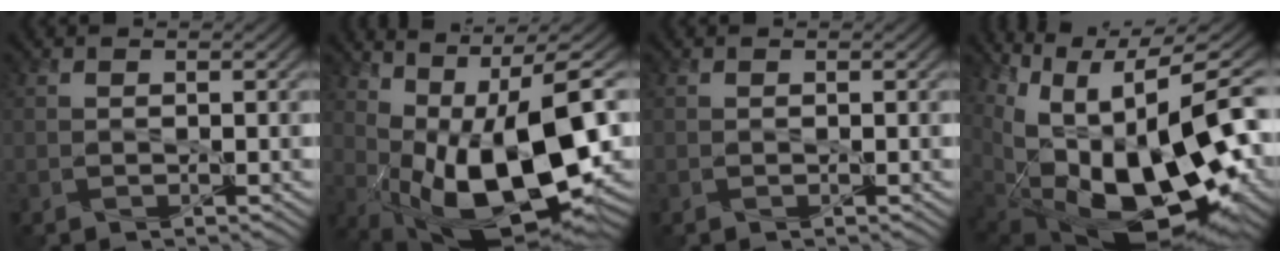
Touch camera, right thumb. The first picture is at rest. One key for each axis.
{"total": 15.3, "fx": 0.3, "fy": 6.4, "fz": 13.8, "tx": -0.227, "ty": -0.005, "tz": 0.024}
{"total": 0.0}
{"total": 19.1, "fx": -0.8, "fy": 10.1, "fz": 16.1, "tx": -0.249, "ty": -0.028, "tz": 0.043}